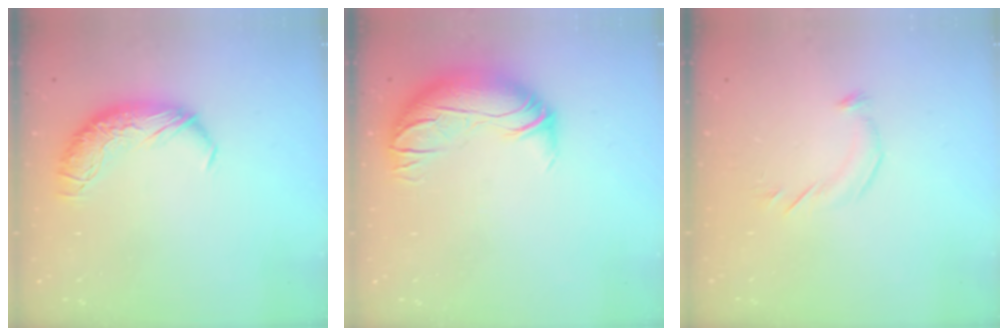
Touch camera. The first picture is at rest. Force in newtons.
{"total": 2.7, "press": 0.5, "slide": 2.7}
{"total": 4.6, "press": 4.4, "slide": 1.2}